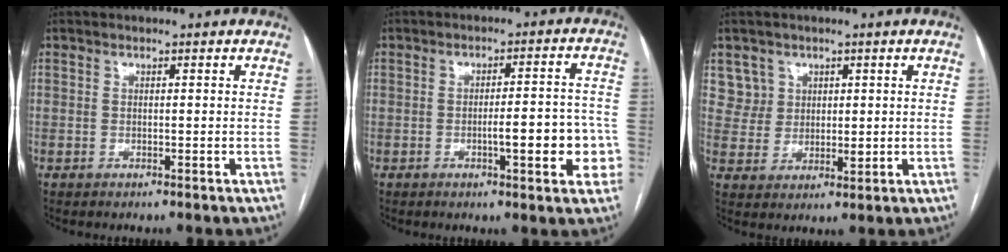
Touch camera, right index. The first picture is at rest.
{"total": 8.9, "force": [-2.6, 1.9, 8.3], "torque": [-0.098, 0.019, -0.030]}
{"total": 5.1, "force": [2.7, 4.3, -0.1], "torque": [0.010, 0.004, 0.057]}